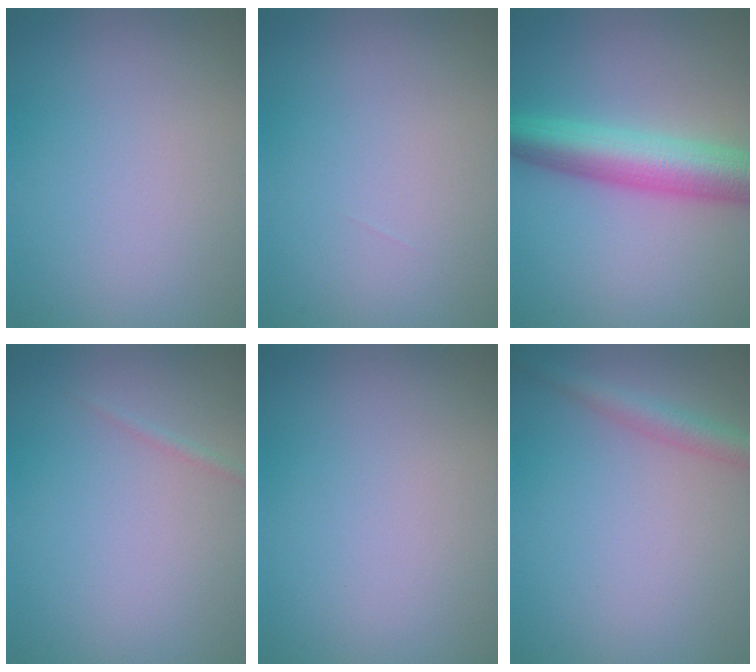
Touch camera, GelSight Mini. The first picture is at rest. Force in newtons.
{"total": 0.0}
{"total": 6.8, "press": 6.8, "slide": 0.2}
{"total": 0.6, "press": 0.5, "slide": 0.0}
{"total": 0.0}
{"total": 2.4, "press": 2.4, "slide": 0.1}